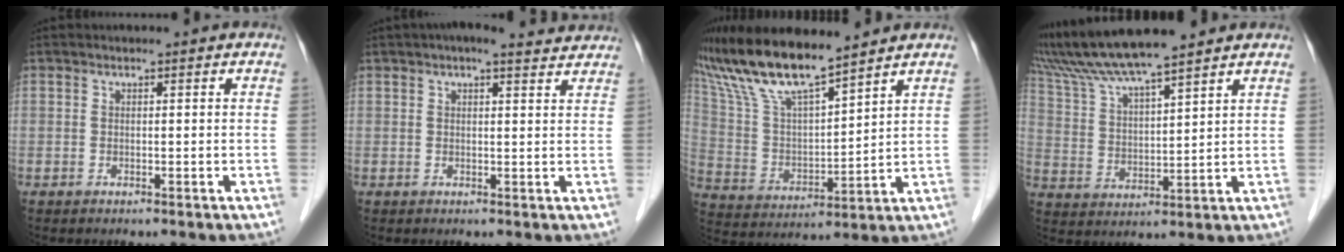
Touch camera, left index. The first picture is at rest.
{"total": 7.2, "force": [6.2, 1.4, 3.4], "torque": [-0.046, 0.022, 0.070]}
{"total": 13.8, "force": [11.8, 1.0, 7.0], "torque": [-0.152, 0.005, 0.235]}
{"total": 12.1, "force": [10.6, -0.4, 5.7], "torque": [-0.118, 0.027, 0.201]}